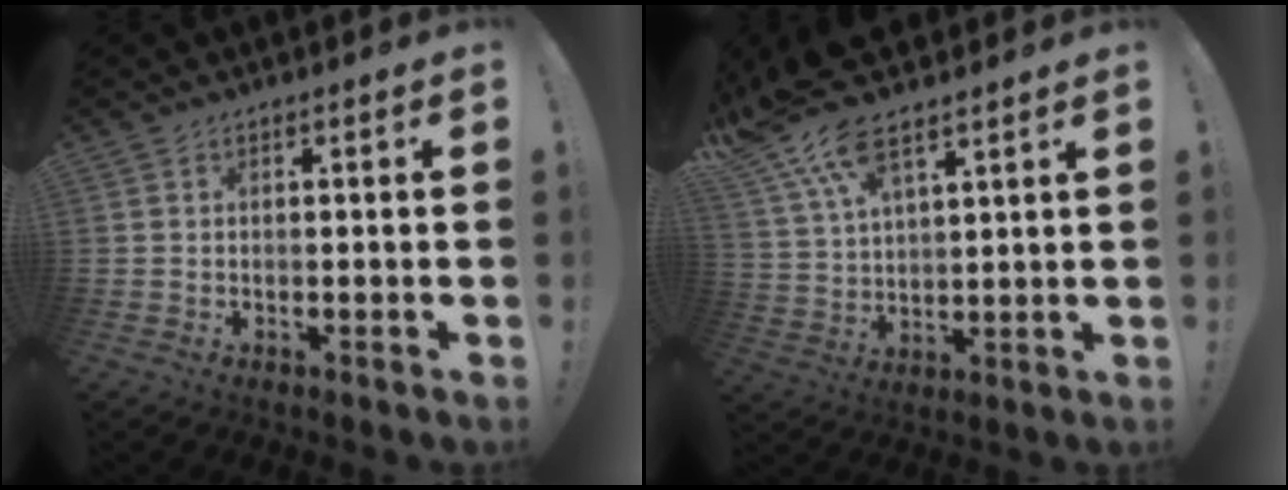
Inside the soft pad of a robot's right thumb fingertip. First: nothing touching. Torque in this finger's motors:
{"motor_torque": [0.07, 0.91, 0.48, 0.26, 0.32]}